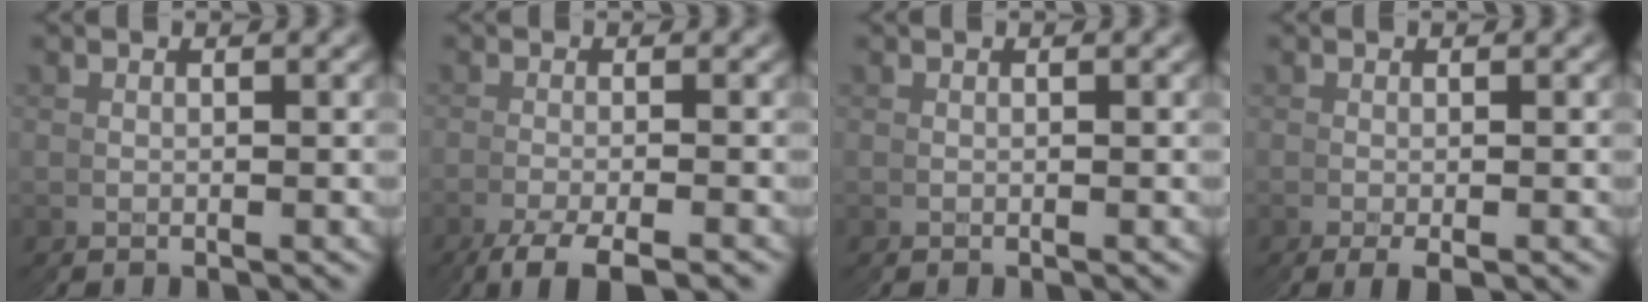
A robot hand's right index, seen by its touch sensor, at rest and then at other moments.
{"total": 3.3, "force": [-2.6, -1.1, 1.6], "torque": [-0.028, 0.008, -0.048]}
{"total": 0.0}
{"total": 2.0, "force": [-0.1, -0.8, 1.8], "torque": [-0.021, 0.009, -0.007]}